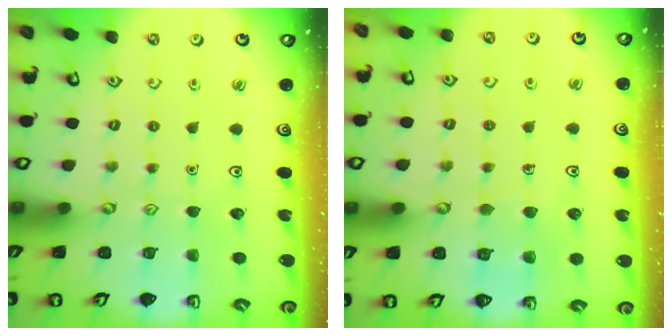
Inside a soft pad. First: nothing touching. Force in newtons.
{"total": 5.1, "press": 5.1, "slide": 0.4}